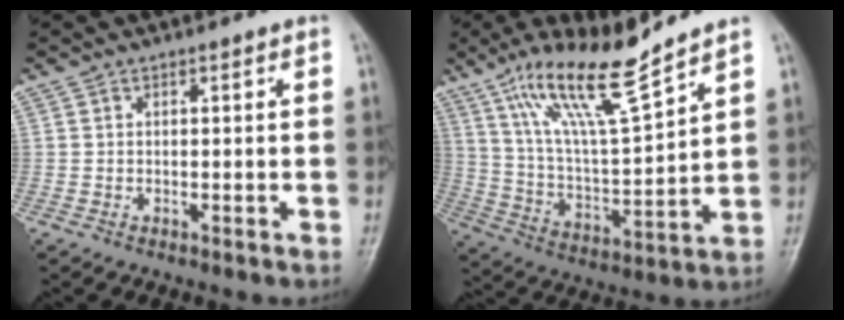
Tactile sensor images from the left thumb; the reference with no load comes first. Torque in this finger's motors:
{"motor_torque": [0.32, 0.23, 1.43, -1.33, 0.41]}